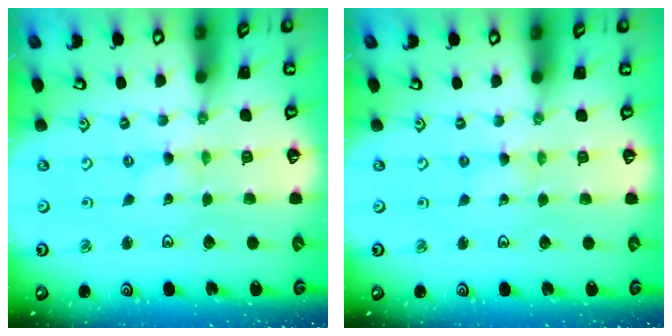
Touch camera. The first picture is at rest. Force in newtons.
{"total": 1.9, "press": 1.9, "slide": 0.2}